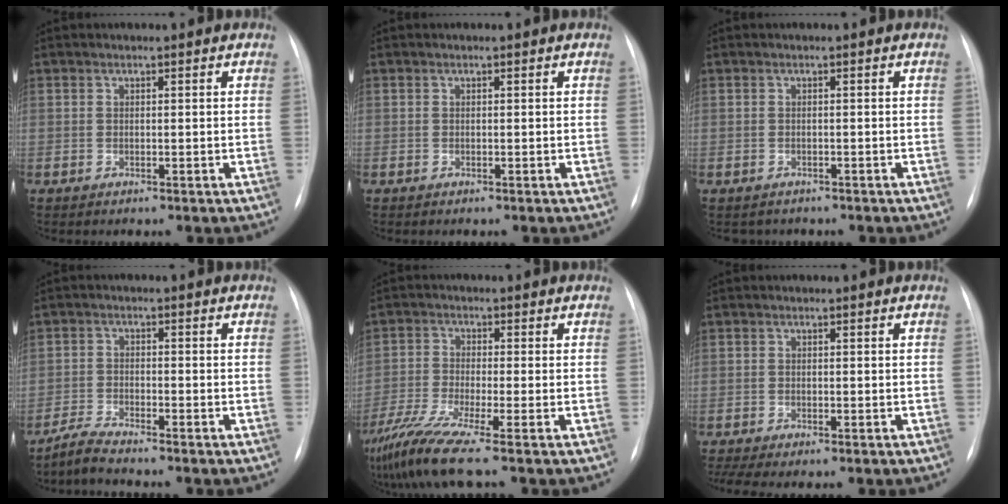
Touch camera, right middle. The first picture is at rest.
{"total": 0.0}
{"total": 1.9, "force": [-1.6, 1.0, -0.2], "torque": [-0.001, 0.001, -0.020]}
{"total": 3.1, "force": [-3.0, -0.6, 0.6], "torque": [-0.021, -0.016, -0.064]}
{"total": 8.1, "force": [-5.7, -1.2, 5.5], "torque": [-0.115, -0.032, -0.109]}
{"total": 3.1, "force": [-2.1, 0.7, 2.1], "torque": [-0.045, -0.007, -0.033]}